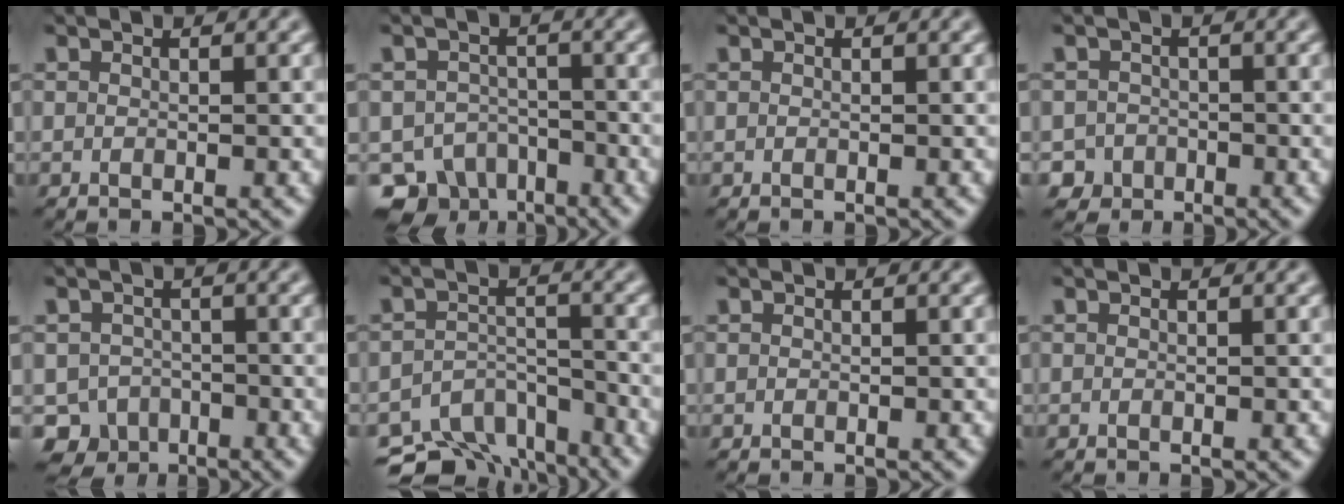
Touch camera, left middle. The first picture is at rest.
{"total": 6.8, "force": [-4.9, 4.2, 2.0], "torque": [-0.014, -0.013, -0.072]}
{"total": 0.0}
{"total": 2.4, "force": [-1.4, 2.0, 0.0], "torque": [0.018, 0.005, -0.025]}
{"total": 4.7, "force": [-2.8, 3.7, 1.0], "torque": [-0.001, -0.005, -0.047]}
{"total": 8.2, "force": [-6.9, 3.8, 2.2], "torque": [-0.025, -0.013, -0.100]}
{"total": 0.0}
{"total": 0.0}